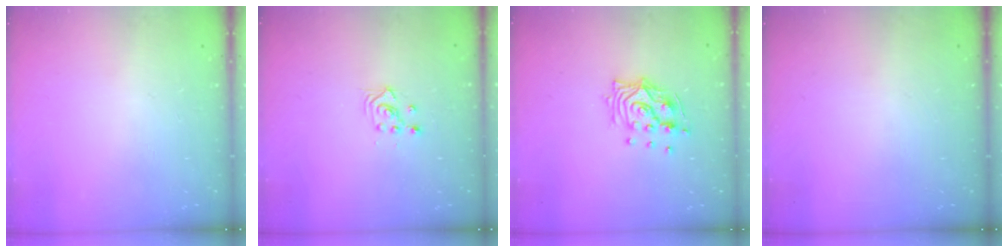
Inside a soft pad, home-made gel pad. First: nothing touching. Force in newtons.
{"total": 2.3, "press": 2.3, "slide": 0.3}
{"total": 11.7, "press": 11.7, "slide": 0.6}
{"total": 0.0}